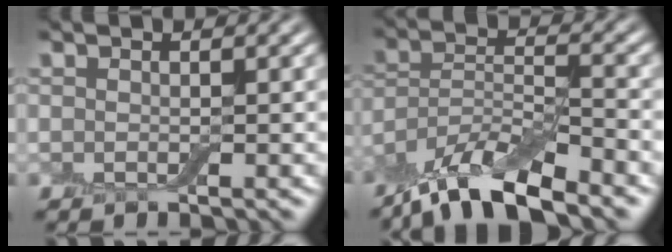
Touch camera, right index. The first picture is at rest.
{"total": 8.9, "force": [-7.2, 2.2, 4.8], "torque": [-0.083, -0.001, -0.139]}